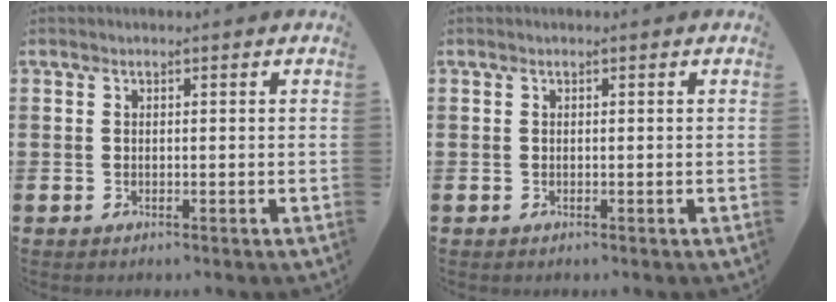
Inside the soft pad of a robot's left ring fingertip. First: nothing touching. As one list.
[{"total": 0.0}]